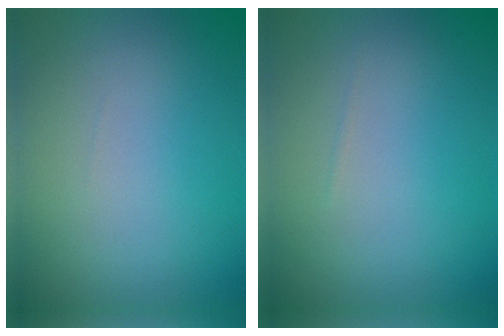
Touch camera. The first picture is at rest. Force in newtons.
{"total": 0.0}